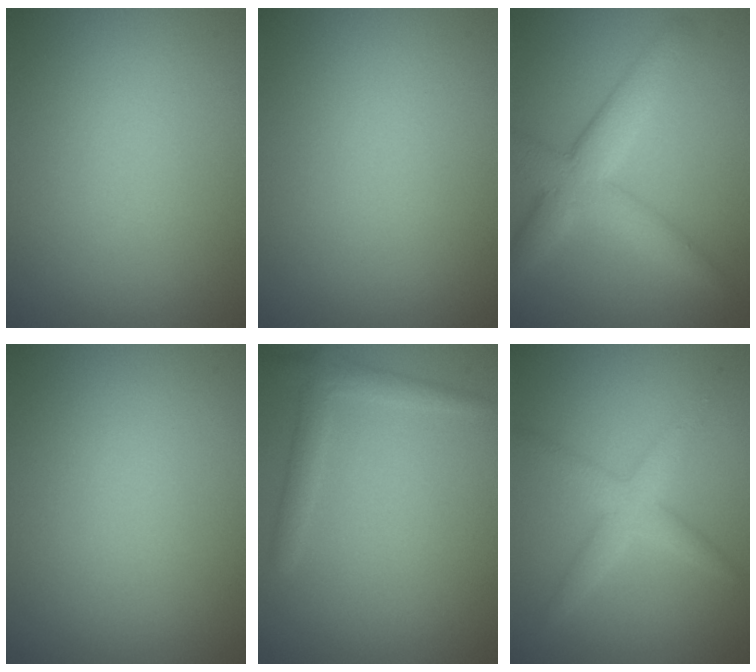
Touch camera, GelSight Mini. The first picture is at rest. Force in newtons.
{"total": 0.0}
{"total": 5.4, "press": 5.4, "slide": 0.4}
{"total": 0.0}
{"total": 2.0, "press": 2.0, "slide": 0.3}
{"total": 3.0, "press": 3.0, "slide": 0.1}